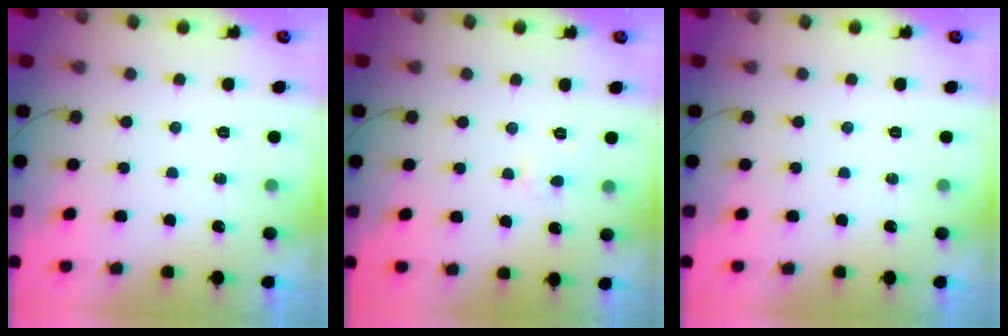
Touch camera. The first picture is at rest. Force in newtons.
{"total": 2.3, "press": 2.3, "slide": 0.1}
{"total": 0.0}